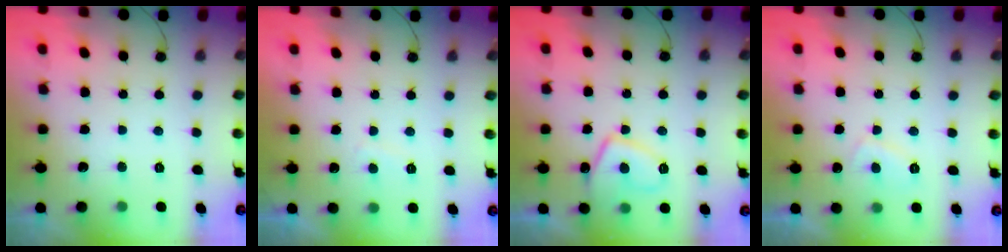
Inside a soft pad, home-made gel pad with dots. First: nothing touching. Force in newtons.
{"total": 1.1, "press": 1.0, "slide": 0.6}
{"total": 7.8, "press": 7.7, "slide": 1.5}
{"total": 2.7, "press": 2.6, "slide": 0.4}